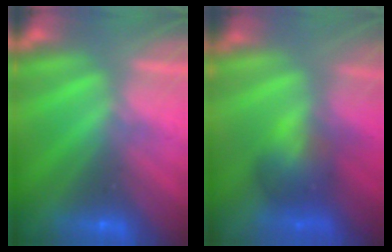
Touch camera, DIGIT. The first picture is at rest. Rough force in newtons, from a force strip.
{"total": 9.1}